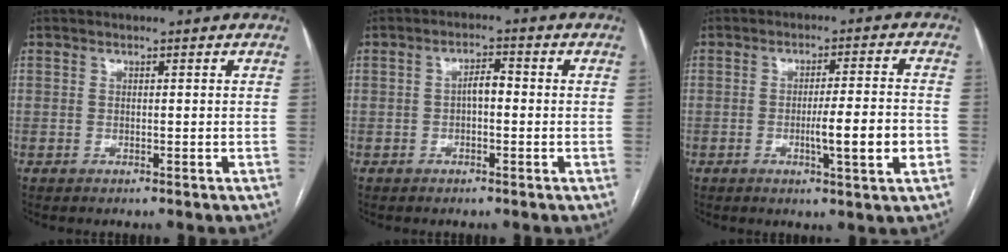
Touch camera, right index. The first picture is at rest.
{"total": 2.7, "force": [-0.3, 1.0, 2.5], "torque": [-0.039, 0.011, -0.006]}
{"total": 7.6, "force": [-2.1, 0.0, 7.3], "torque": [-0.110, -0.004, -0.032]}